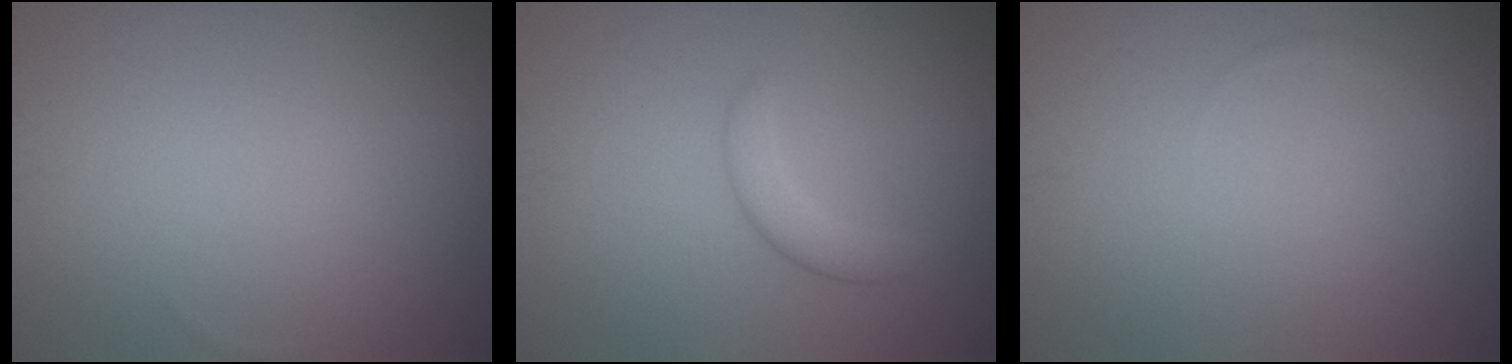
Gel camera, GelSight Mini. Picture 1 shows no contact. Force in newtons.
{"total": 1.9, "press": 1.9, "slide": 0.0}
{"total": 0.7, "press": 0.7, "slide": 0.1}